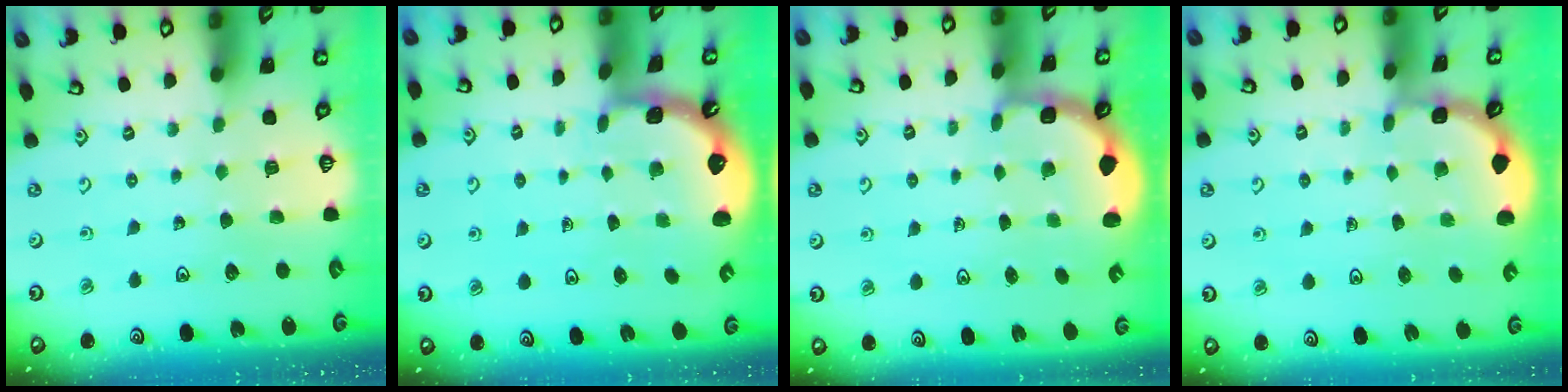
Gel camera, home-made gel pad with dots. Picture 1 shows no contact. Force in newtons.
{"total": 1.2, "press": 1.2, "slide": 0.1}
{"total": 3.0, "press": 2.0, "slide": 2.2}
{"total": 2.0, "press": 2.0, "slide": 0.1}